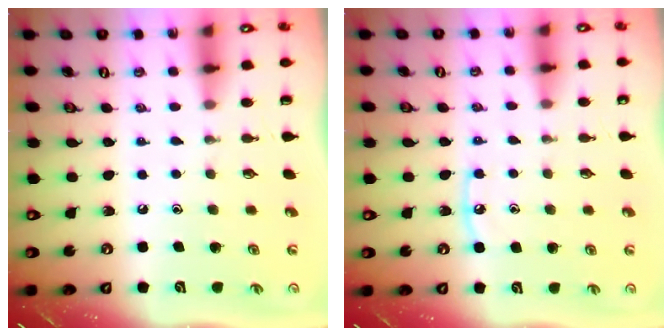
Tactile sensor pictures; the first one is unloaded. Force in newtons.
{"total": 5.7, "press": 5.7, "slide": 0.6}